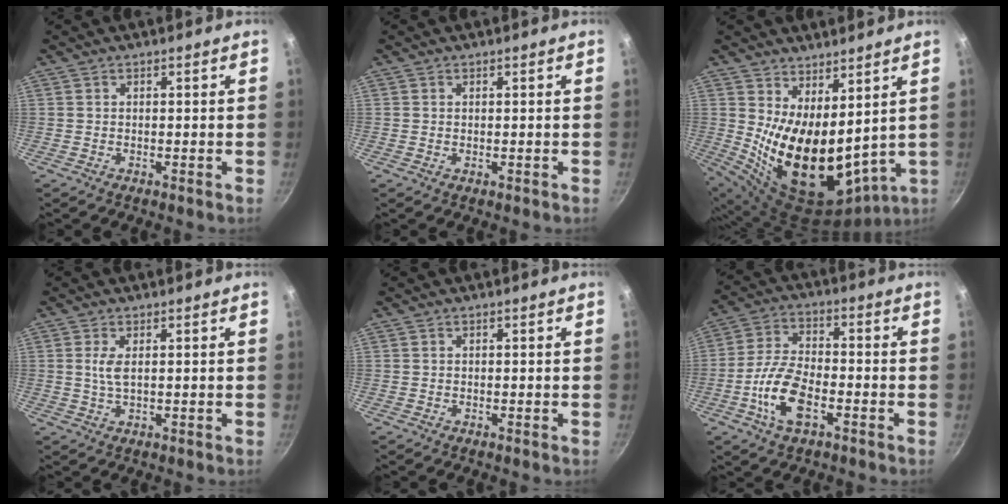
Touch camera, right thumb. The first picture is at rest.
{"total": 0.0}
{"total": 17.7, "force": [4.8, 9.1, 14.4], "torque": [-0.219, -0.060, 0.112]}
{"total": 2.6, "force": [0.6, 0.9, 2.4], "torque": [-0.050, -0.003, 0.013]}
{"total": 0.0}
{"total": 11.0, "force": [-4.1, 5.2, 8.8], "torque": [-0.172, 0.025, -0.086]}